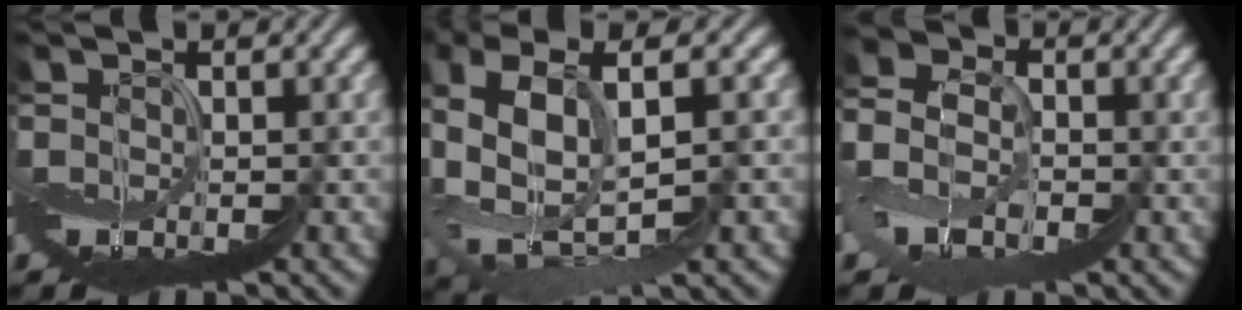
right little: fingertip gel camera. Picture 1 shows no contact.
{"total": 6.9, "force": [0.2, 3.4, 6.0], "torque": [-0.139, 0.008, 0.012]}
{"total": 4.9, "force": [-2.6, 3.5, 2.2], "torque": [-0.040, 0.004, -0.069]}